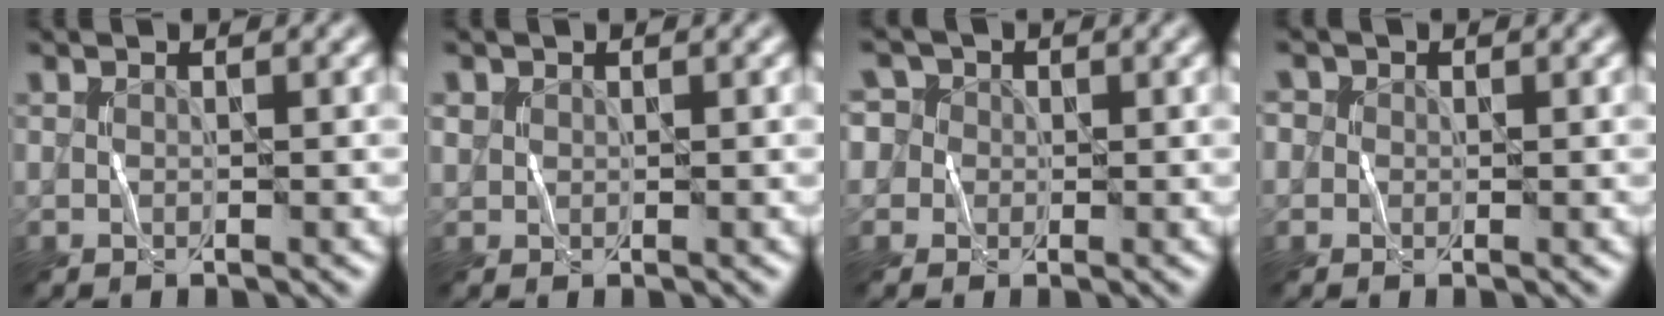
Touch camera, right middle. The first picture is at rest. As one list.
[{"total": 0.7, "force": [0.4, 0.6, -0.1], "torque": [0.000, 0.000, 0.010]}, {"total": 5.3, "force": [2.0, 4.5, 1.9], "torque": [-0.032, 0.029, 0.005]}, {"total": 1.5, "force": [0.5, 1.4, 0.4], "torque": [-0.002, 0.006, -0.008]}]